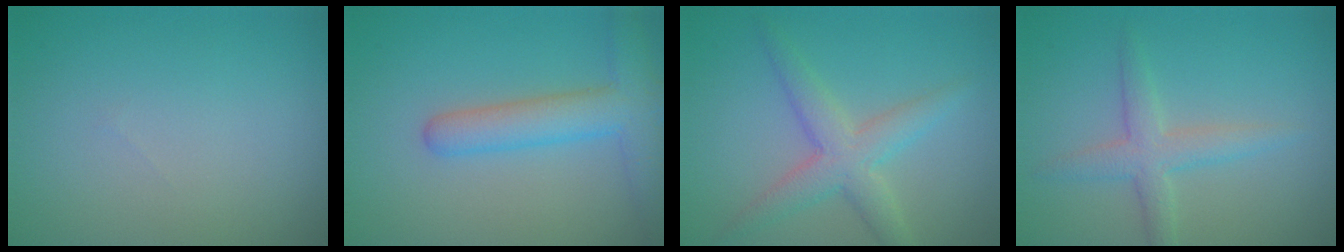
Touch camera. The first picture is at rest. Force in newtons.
{"total": 4.9, "press": 4.9, "slide": 0.1}
{"total": 3.8, "press": 3.8, "slide": 0.1}
{"total": 2.8, "press": 2.8, "slide": 0.1}